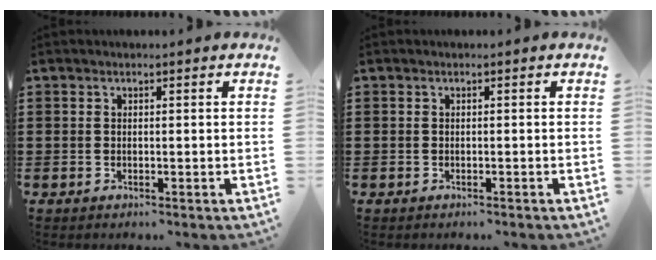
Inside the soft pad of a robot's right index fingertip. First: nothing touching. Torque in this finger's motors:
{"motor_torque": [-0.40, 0.18, 0.03, -0.01]}